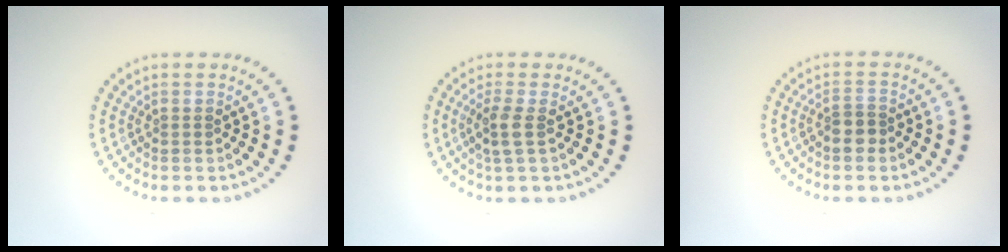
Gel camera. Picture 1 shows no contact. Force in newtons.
{"total": 1.8, "press": 1.6, "slide": 0.9}
{"total": 2.0, "press": 1.7, "slide": 1.0}